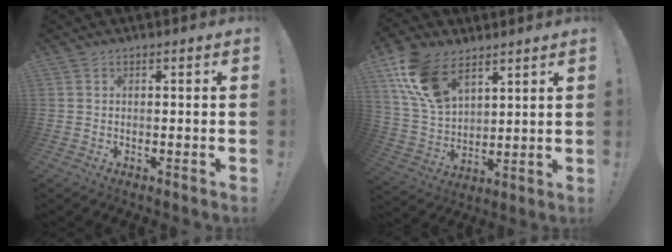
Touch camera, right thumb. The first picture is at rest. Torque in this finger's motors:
{"motor_torque": [1.19, 1.33, 1.02, 0.36, 0.16]}